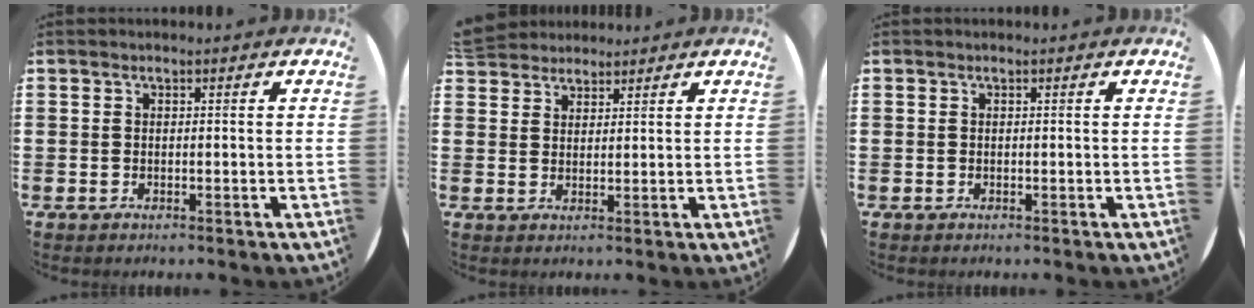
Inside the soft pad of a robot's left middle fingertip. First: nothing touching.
{"total": 3.5, "force": [3.3, 1.1, -0.2], "torque": [-0.007, -0.002, 0.065]}
{"total": 0.0}